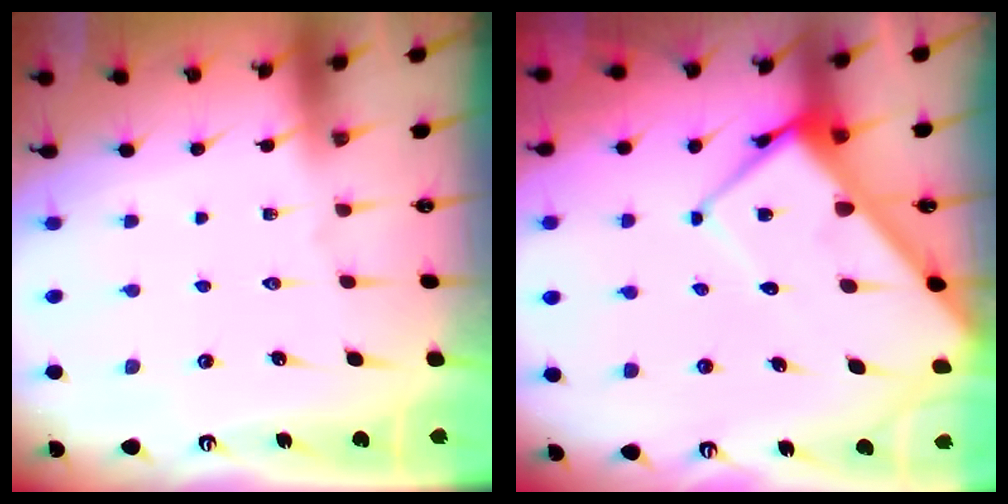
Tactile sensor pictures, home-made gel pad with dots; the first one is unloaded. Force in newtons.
{"total": 11.8, "press": 11.7, "slide": 1.1}